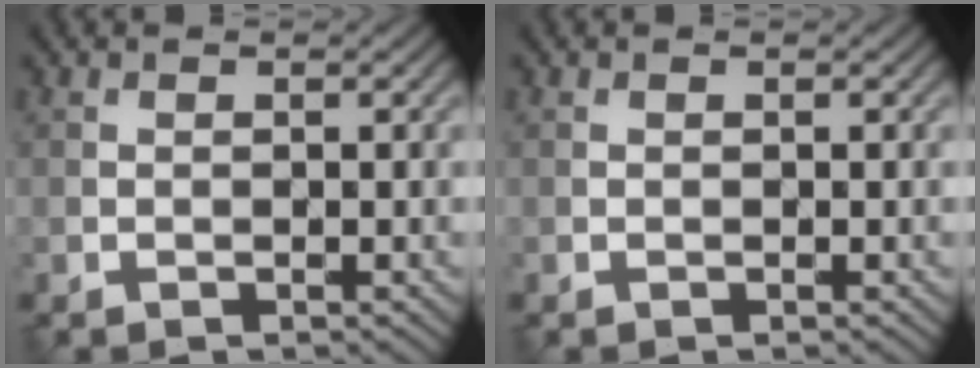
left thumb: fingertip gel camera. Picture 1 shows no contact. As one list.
[{"total": 0.0}]